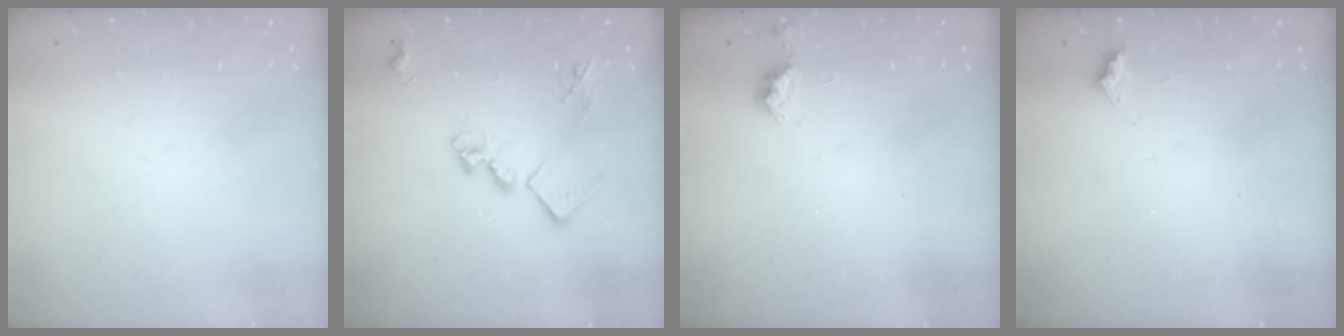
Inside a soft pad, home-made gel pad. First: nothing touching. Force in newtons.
{"total": 14.9, "press": 14.9, "slide": 0.6}
{"total": 7.5, "press": 7.5, "slide": 0.5}
{"total": 2.4, "press": 2.4, "slide": 0.4}